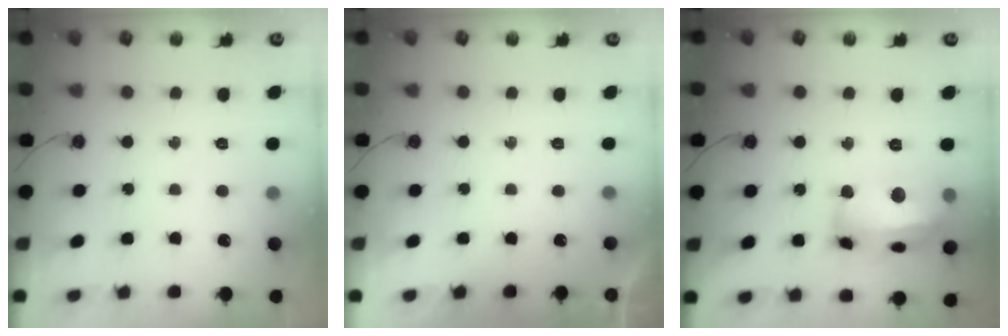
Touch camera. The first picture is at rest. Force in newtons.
{"total": 0.0}
{"total": 17.3, "press": 17.2, "slide": 1.8}